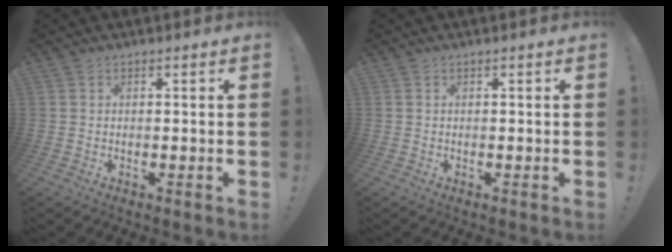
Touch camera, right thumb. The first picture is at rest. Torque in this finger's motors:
{"motor_torque": [-0.01, 0.01, -0.08, 0.09, 0.01]}